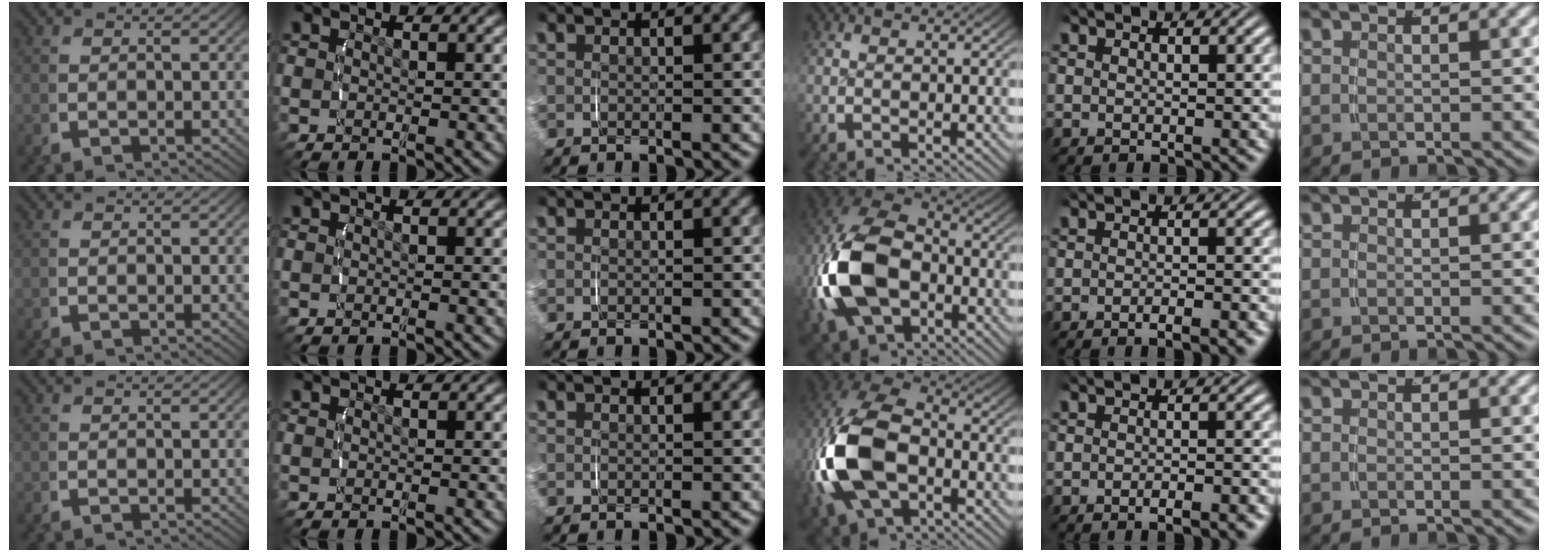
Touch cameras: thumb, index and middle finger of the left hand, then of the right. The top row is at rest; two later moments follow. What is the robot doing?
{"motion": "grasp_and_lifting", "object": "velcro strap"}